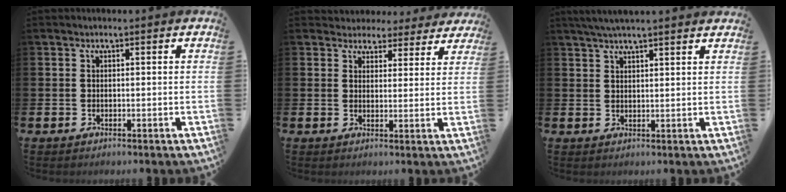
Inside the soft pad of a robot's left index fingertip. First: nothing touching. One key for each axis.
{"total": 3.9, "fx": 3.5, "fy": 1.8, "fz": 0.2, "tx": -0.008, "ty": -0.024, "tz": 0.059}
{"total": 3.6, "fx": 3.3, "fy": 0.0, "fz": 1.4, "tx": -0.033, "ty": -0.003, "tz": 0.060}